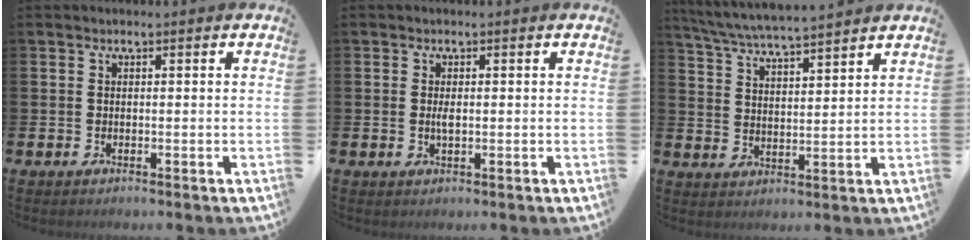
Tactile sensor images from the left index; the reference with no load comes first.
{"total": 1.4, "force": [0.1, 0.5, 1.3], "torque": [-0.022, 0.002, -0.001]}
{"total": 5.8, "force": [5.6, -0.2, 1.2], "torque": [-0.046, -0.035, 0.098]}